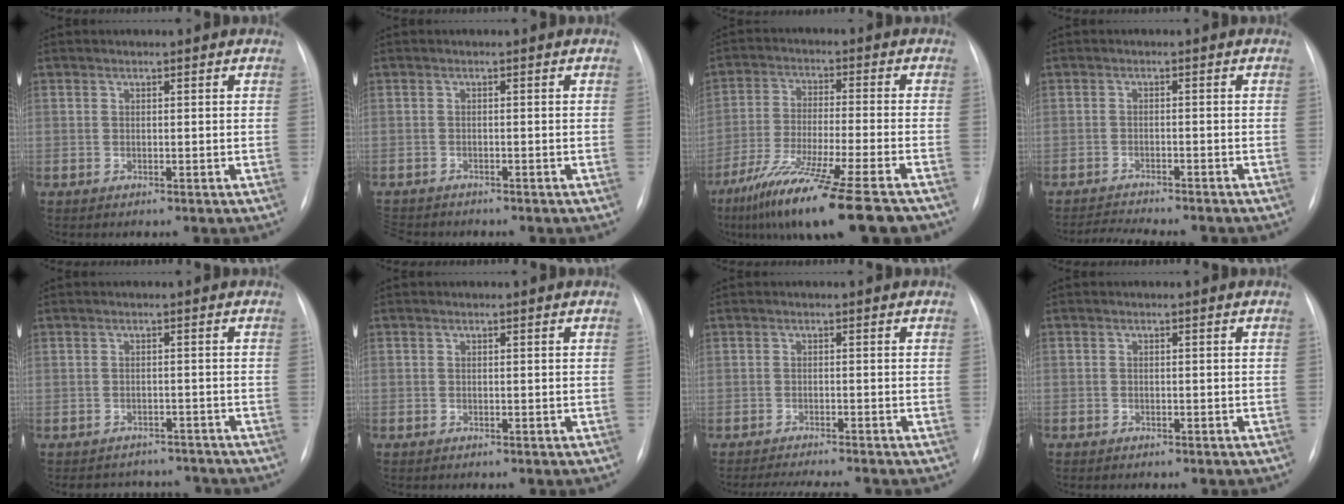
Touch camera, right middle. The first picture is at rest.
{"total": 4.4, "force": [-4.0, 1.7, 0.8], "torque": [-0.013, -0.009, -0.065]}
{"total": 17.8, "force": [-13.1, -0.3, 12.0], "torque": [-0.199, -0.057, -0.219]}
{"total": 7.4, "force": [-6.9, 0.7, 2.6], "torque": [-0.038, -0.006, -0.101]}
{"total": 7.9, "force": [-7.4, 2.8, 0.6], "torque": [-0.003, 0.016, -0.086]}
{"total": 0.9, "force": [-0.6, 0.7, 0.0], "torque": [-0.008, 0.005, -0.011]}
{"total": 7.9, "force": [-7.2, 0.4, 3.1], "torque": [-0.043, -0.009, -0.104]}
{"total": 2.1, "force": [-1.7, 1.1, 0.7], "torque": [-0.015, 0.002, -0.017]}